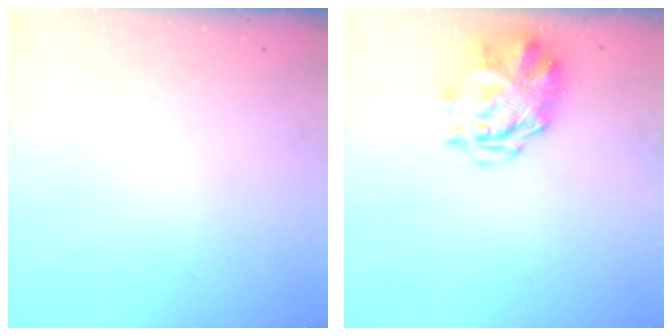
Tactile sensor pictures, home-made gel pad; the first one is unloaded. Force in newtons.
{"total": 3.2, "press": 2.8, "slide": 1.6}